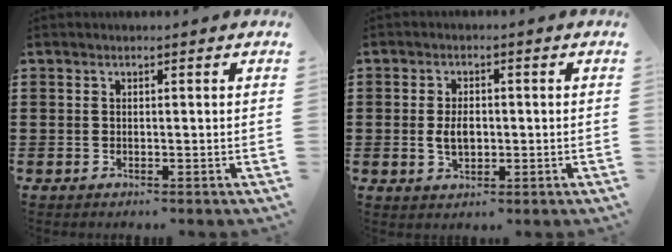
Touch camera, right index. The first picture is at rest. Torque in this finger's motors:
{"motor_torque": [1.01, 1.13, 0.40, 0.03]}